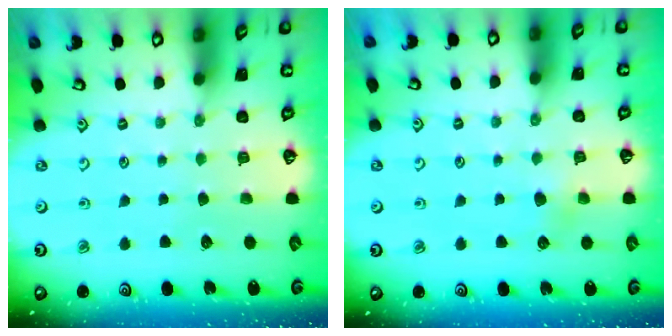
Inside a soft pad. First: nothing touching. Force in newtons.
{"total": 2.9, "press": 2.9, "slide": 0.3}